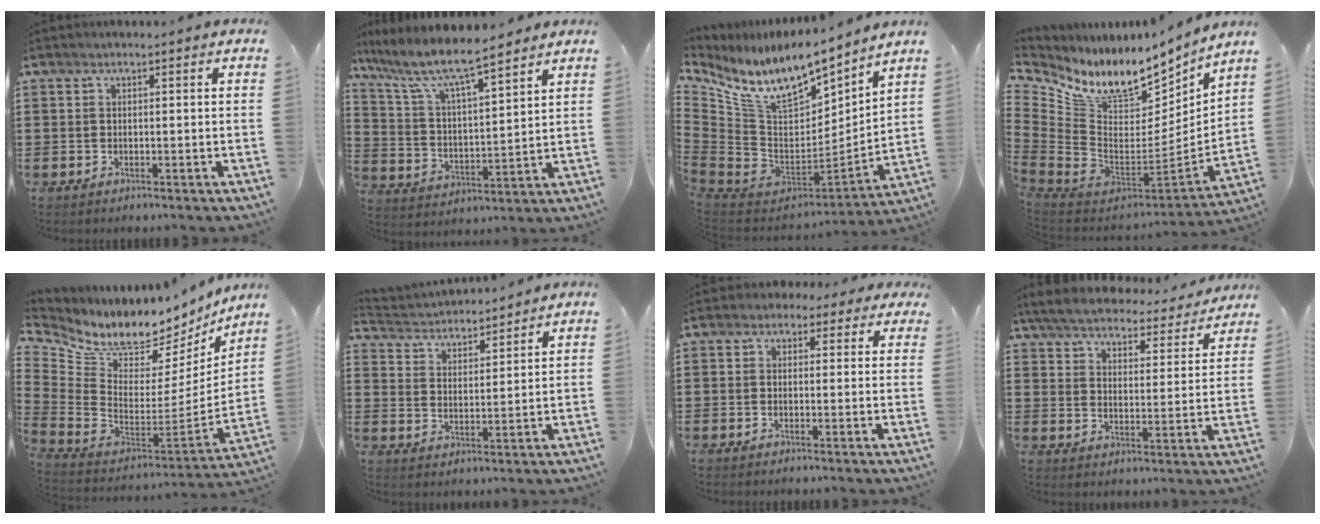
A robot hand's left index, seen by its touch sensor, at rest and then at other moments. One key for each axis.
{"total": 7.9, "fx": 6.6, "fy": 1.1, "fz": 4.1, "tx": -0.109, "ty": -0.035, "tz": 0.109}
{"total": 12.5, "fx": 9.0, "fy": 4.5, "fz": 7.4, "tx": -0.169, "ty": -0.072, "tz": 0.157}
{"total": 10.2, "fx": 7.7, "fy": 4.1, "fz": 5.3, "tx": -0.135, "ty": -0.079, "tz": 0.131}
{"total": 7.4, "fx": 6.7, "fy": 2.5, "fz": 2.1, "tx": -0.090, "ty": -0.075, "tz": 0.115}
{"total": 3.4, "fx": 3.3, "fy": 0.6, "fz": -0.2, "tx": -0.017, "ty": -0.019, "tz": 0.056}
{"total": 2.0, "fx": 1.0, "fy": 1.6, "fz": 0.6, "tx": -0.020, "ty": 0.011, "tz": 0.017}
{"total": 5.3, "fx": 5.2, "fy": 0.5, "fz": 1.2, "tx": -0.051, "ty": -0.034, "tz": 0.086}